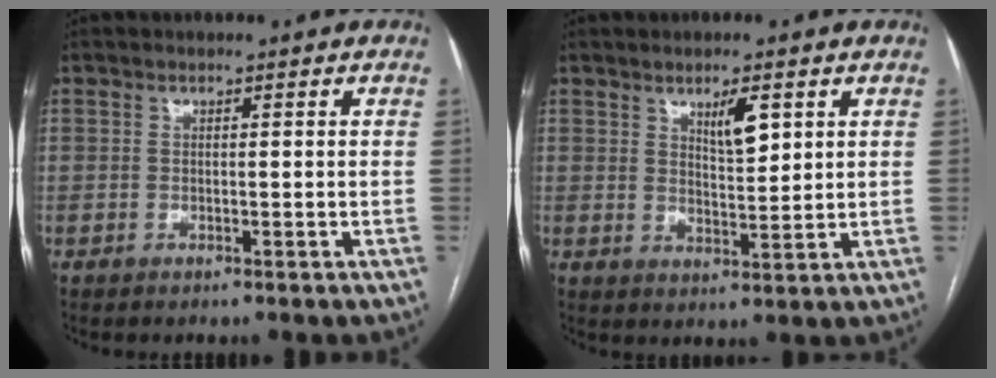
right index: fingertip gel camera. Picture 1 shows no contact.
{"total": 4.6, "force": [2.3, 1.2, 3.8], "torque": [-0.067, -0.002, 0.044]}